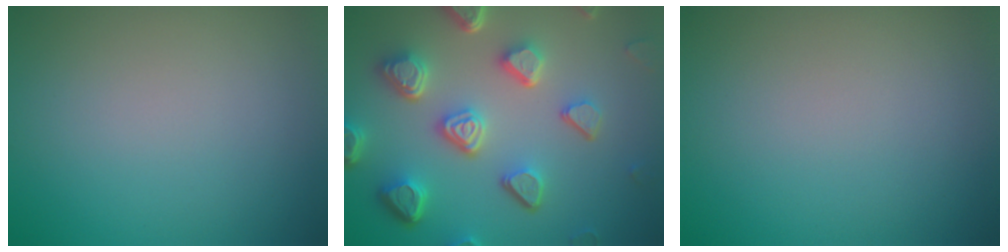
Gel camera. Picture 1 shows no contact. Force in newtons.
{"total": 7.3, "press": 5.6, "slide": 4.7}
{"total": 0.0}